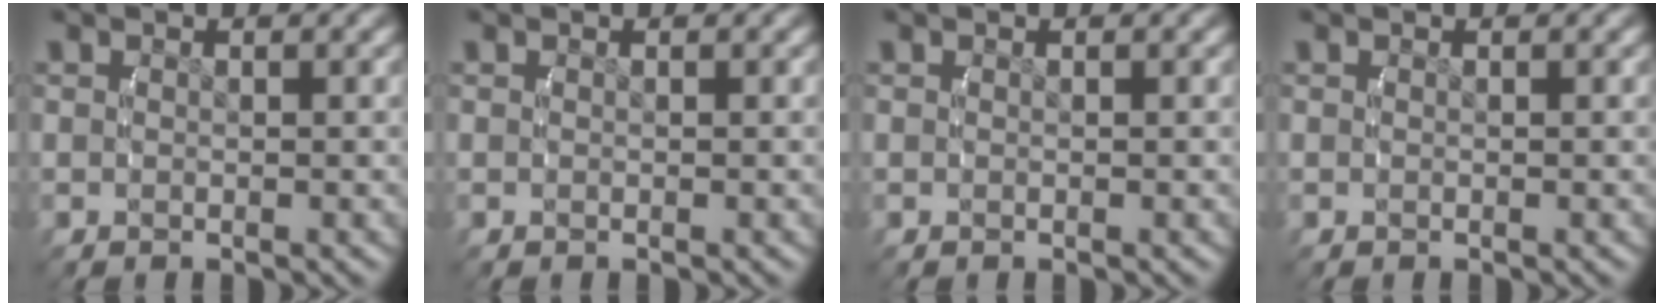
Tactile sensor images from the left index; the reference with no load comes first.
{"total": 0.0}
{"total": 0.0}
{"total": 0.0}